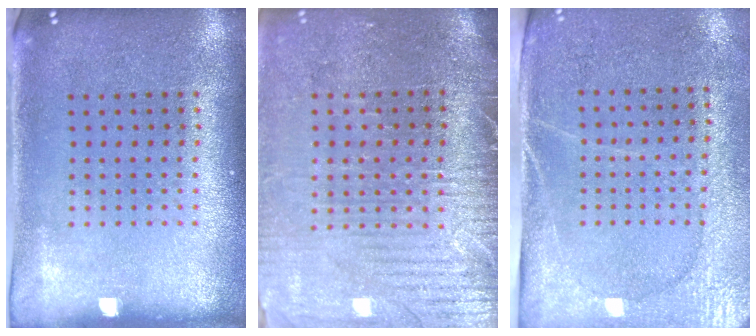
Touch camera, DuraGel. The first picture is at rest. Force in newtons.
{"total": 3.7, "press": 3.3, "slide": 1.5}
{"total": 2.9, "press": 2.5, "slide": 1.4}